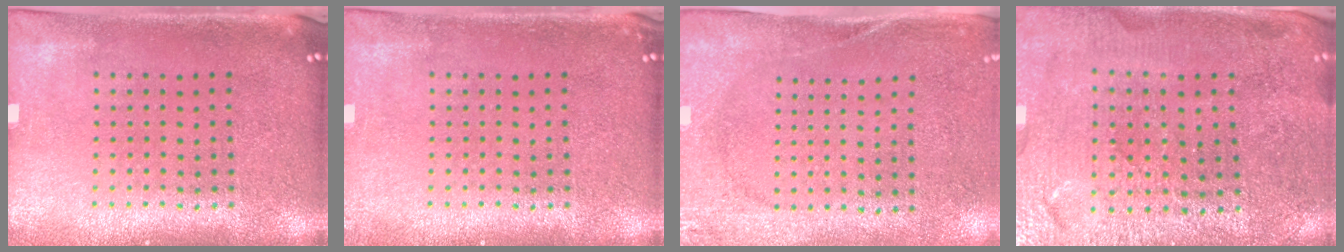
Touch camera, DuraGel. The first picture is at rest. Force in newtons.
{"total": 0.6, "press": 0.6, "slide": 0.1}
{"total": 2.6, "press": 2.0, "slide": 1.6}
{"total": 3.1, "press": 3.1, "slide": 0.1}